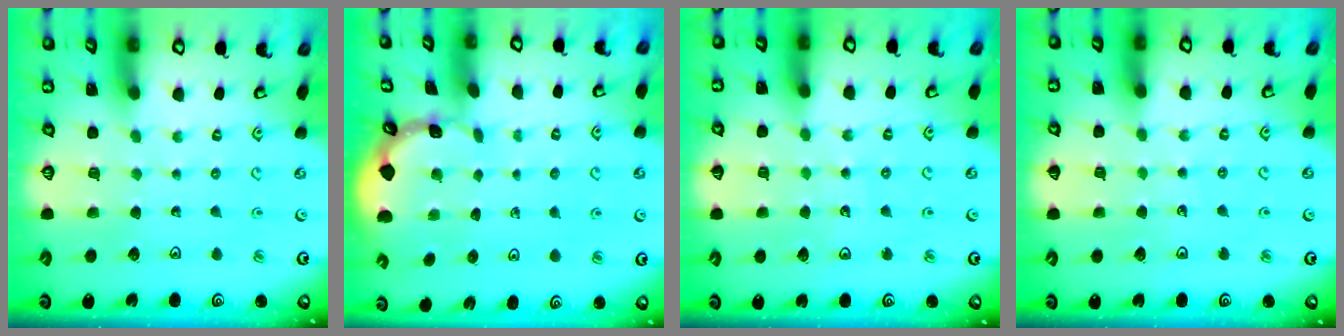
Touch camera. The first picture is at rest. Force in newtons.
{"total": 0.8, "press": 0.8, "slide": 0.1}
{"total": 5.5, "press": 5.2, "slide": 1.8}
{"total": 3.6, "press": 3.6, "slide": 0.4}